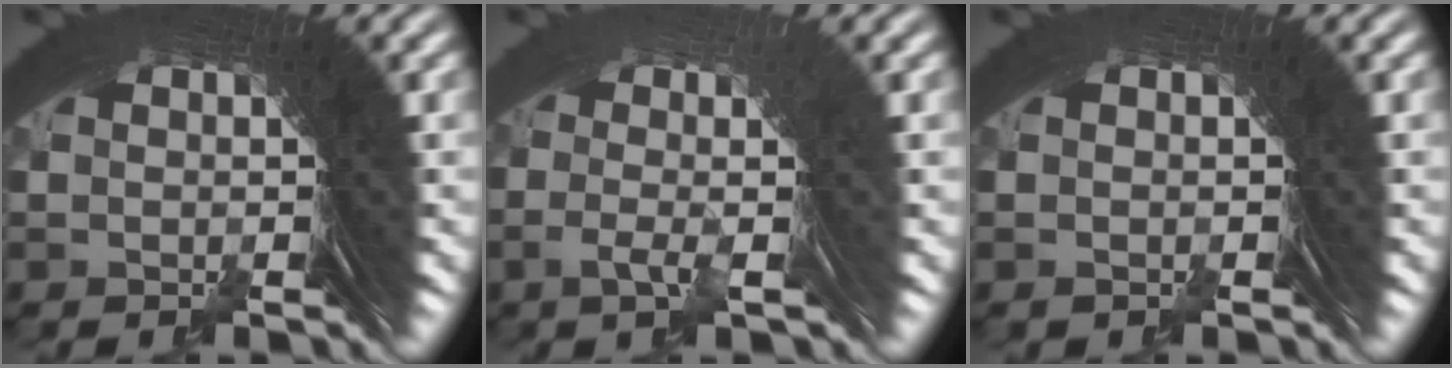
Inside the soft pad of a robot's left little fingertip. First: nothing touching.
{"total": 1.2, "force": [-0.5, -0.1, 1.0], "torque": [-0.019, -0.008, -0.005]}
{"total": 0.6, "force": [-0.4, -0.1, -0.4], "torque": [0.008, -0.001, -0.004]}